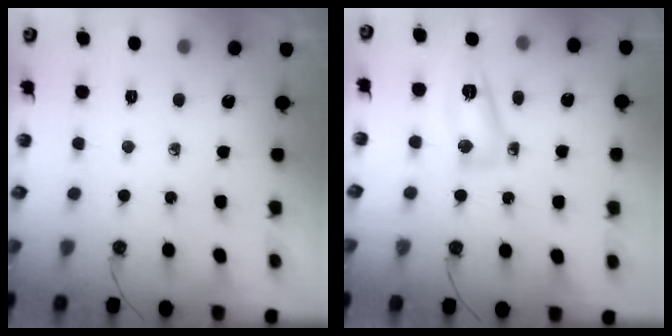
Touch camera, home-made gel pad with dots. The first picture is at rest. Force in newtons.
{"total": 8.0, "press": 8.0, "slide": 0.5}